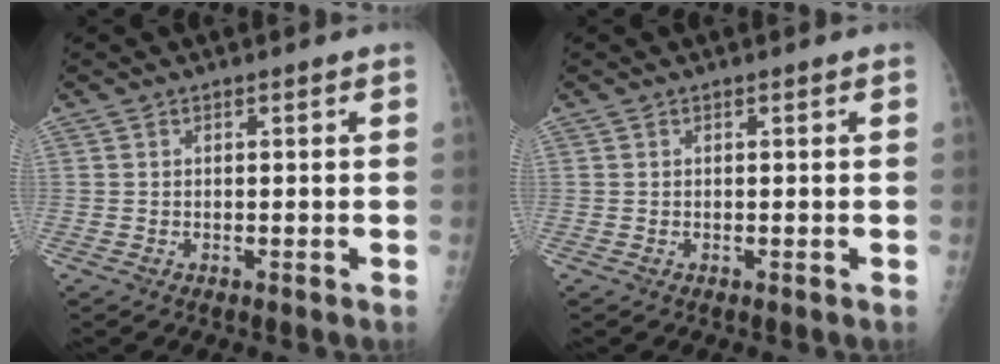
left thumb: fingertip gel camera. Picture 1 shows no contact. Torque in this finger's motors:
{"motor_torque": [0.03, 0.04, -0.06, -0.01, 0.00]}